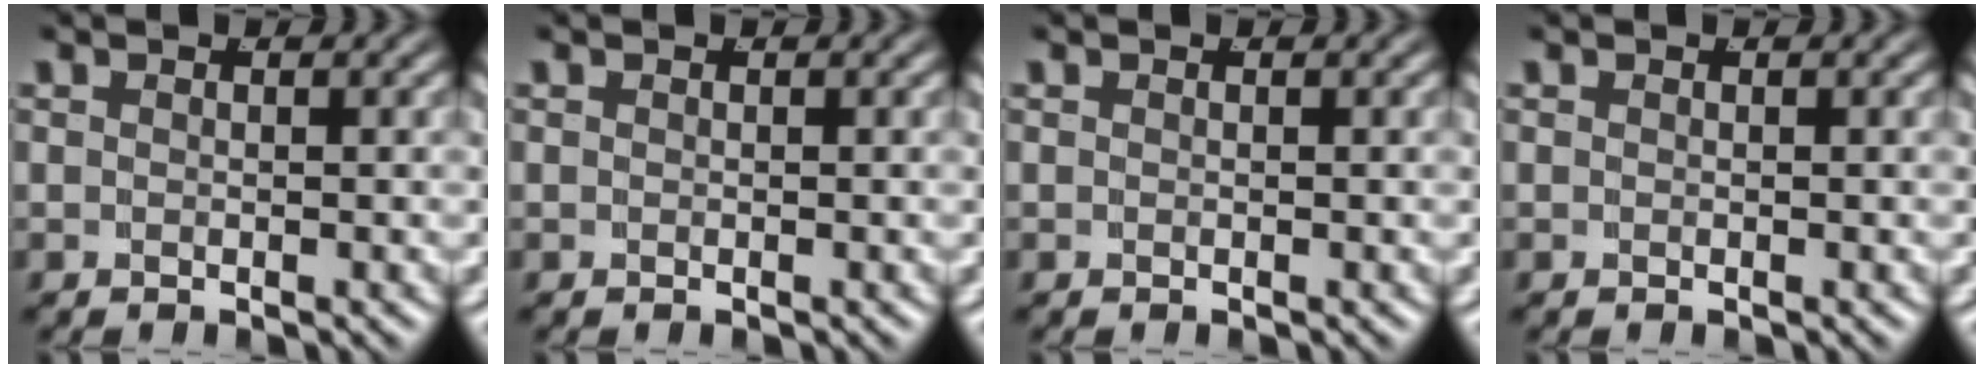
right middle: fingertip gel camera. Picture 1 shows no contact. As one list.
[{"total": 0.0}, {"total": 0.0}, {"total": 0.0}]